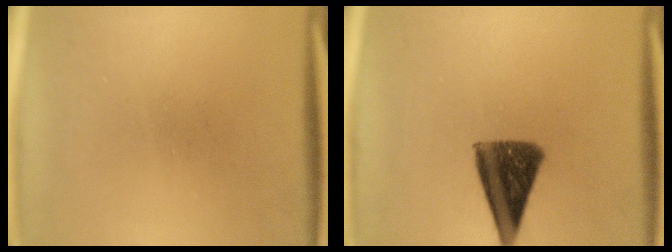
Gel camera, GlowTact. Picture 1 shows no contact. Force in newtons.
{"total": 10.8}